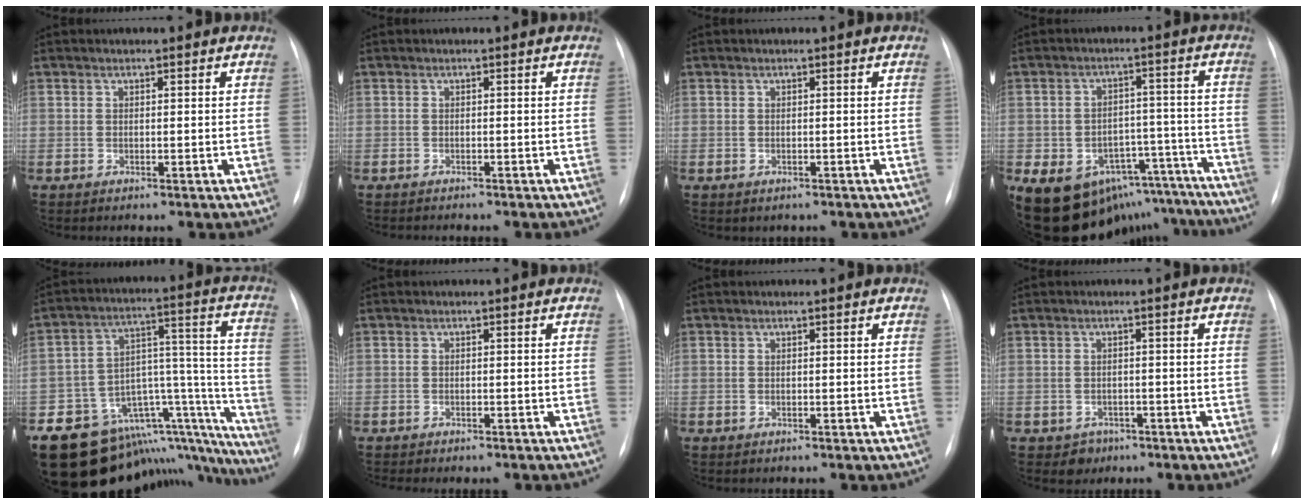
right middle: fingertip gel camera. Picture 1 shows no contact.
{"total": 3.3, "force": [-2.9, 0.6, 1.5], "torque": [-0.021, -0.005, -0.031]}
{"total": 0.7, "force": [-0.4, 0.6, 0.1], "torque": [-0.004, 0.002, -0.001]}
{"total": 17.1, "force": [-12.5, 10.1, 6.0], "torque": [-0.079, 0.054, -0.156]}
{"total": 22.7, "force": [-18.3, 10.2, 8.8], "torque": [-0.050, 0.086, -0.243]}
{"total": 3.4, "force": [-3.0, 0.9, 1.4], "torque": [-0.017, -0.003, -0.033]}
{"total": 0.0}
{"total": 2.5, "force": [-1.4, 2.1, 0.1], "torque": [0.001, 0.009, -0.014]}